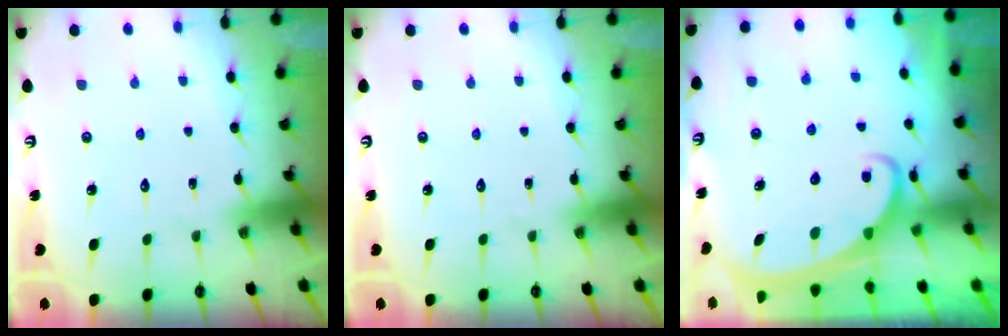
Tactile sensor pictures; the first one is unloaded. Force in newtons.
{"total": 0.0}
{"total": 2.8, "press": 2.8, "slide": 0.2}